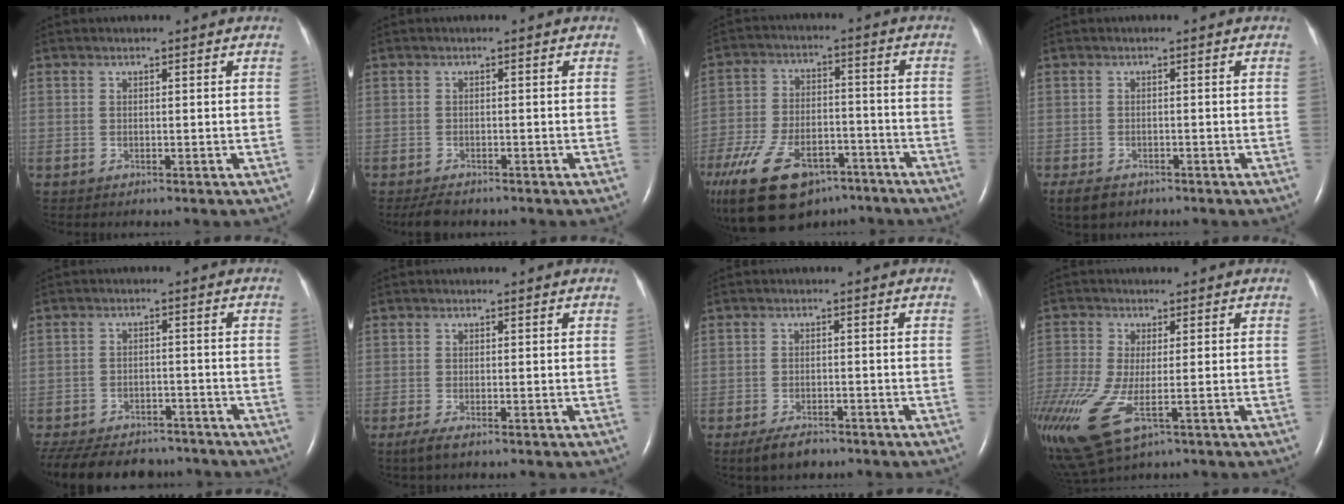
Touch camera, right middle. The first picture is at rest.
{"total": 3.1, "force": [-2.6, 1.0, 1.3], "torque": [-0.030, -0.007, -0.040]}
{"total": 21.3, "force": [-14.6, 11.0, 11.0], "torque": [-0.269, -0.015, -0.238]}
{"total": 3.6, "force": [-2.7, 1.9, 1.5], "torque": [-0.030, -0.007, -0.040]}
{"total": 18.3, "force": [-15.4, 7.0, 7.0], "torque": [-0.196, -0.020, -0.213]}
{"total": 1.8, "force": [-1.0, 0.1, 1.4], "torque": [-0.040, -0.009, -0.024]}
{"total": 3.9, "force": [-2.9, 1.4, 2.2], "torque": [-0.047, -0.005, -0.044]}
{"total": 16.0, "force": [-7.4, 7.3, 12.1], "torque": [-0.353, -0.039, -0.134]}